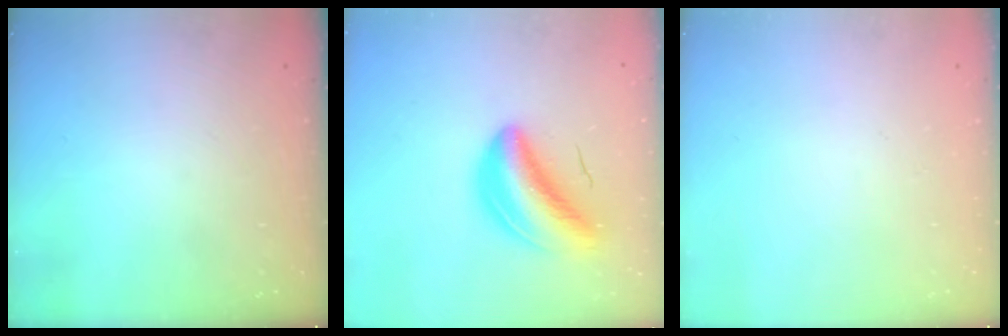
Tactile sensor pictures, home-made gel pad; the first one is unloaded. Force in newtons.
{"total": 9.8, "press": 9.4, "slide": 2.6}
{"total": 0.0}